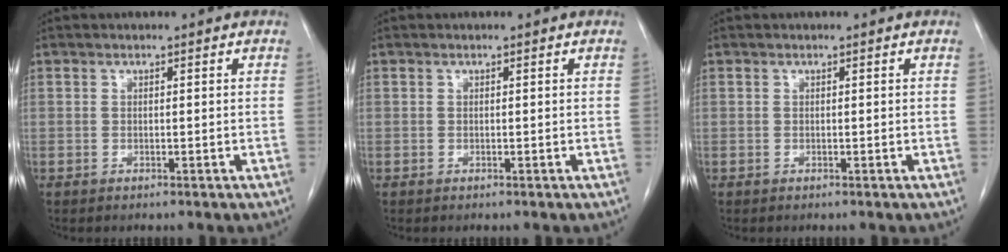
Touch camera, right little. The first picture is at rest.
{"total": 0.0}
{"total": 0.0}